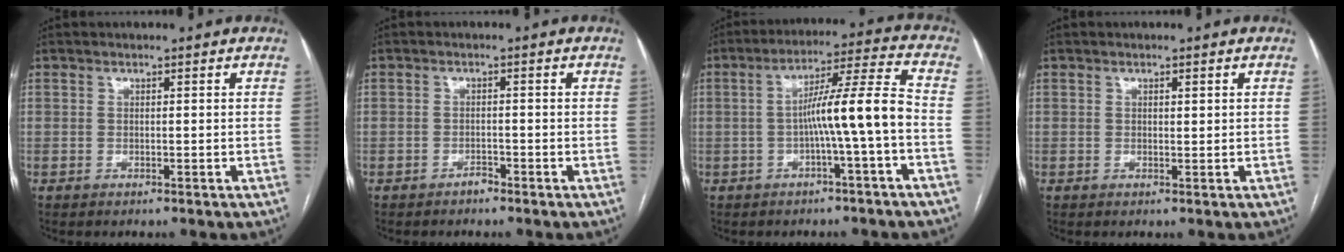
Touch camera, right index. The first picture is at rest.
{"total": 1.2, "force": [-1.0, 0.5, 0.3], "torque": [0.000, 0.004, -0.017]}
{"total": 9.4, "force": [-2.0, -1.0, 9.2], "torque": [-0.149, 0.025, -0.032]}
{"total": 0.9, "force": [0.4, 0.3, 0.7], "torque": [-0.013, 0.000, 0.006]}